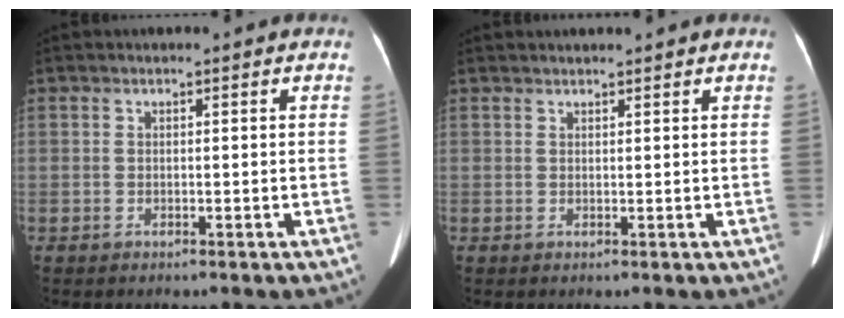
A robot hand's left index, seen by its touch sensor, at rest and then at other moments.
{"total": 2.8, "force": [2.6, 0.4, 0.9], "torque": [-0.009, 0.024, 0.038]}